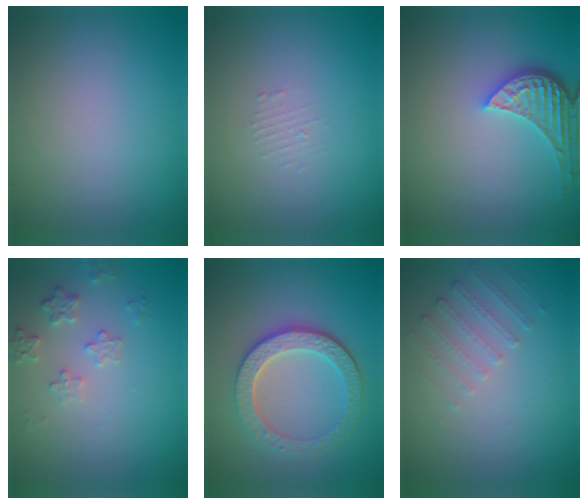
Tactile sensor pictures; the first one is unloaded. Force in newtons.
{"total": 0.9, "press": 0.9, "slide": 0.2}
{"total": 4.0, "press": 3.4, "slide": 2.1}
{"total": 2.2, "press": 2.1, "slide": 0.4}
{"total": 5.2, "press": 4.4, "slide": 2.8}
{"total": 1.5, "press": 1.0, "slide": 1.1}